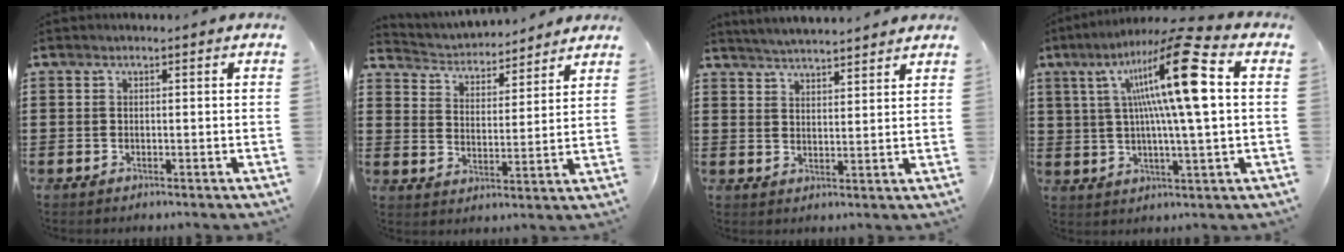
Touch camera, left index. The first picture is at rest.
{"total": 3.5, "force": [3.4, 0.5, -0.2], "torque": [-0.019, -0.030, 0.052]}
{"total": 3.5, "force": [3.5, -0.5, 0.1], "torque": [-0.014, -0.016, 0.062]}
{"total": 16.8, "force": [4.4, 2.4, 16.0], "torque": [-0.290, 0.005, 0.060]}